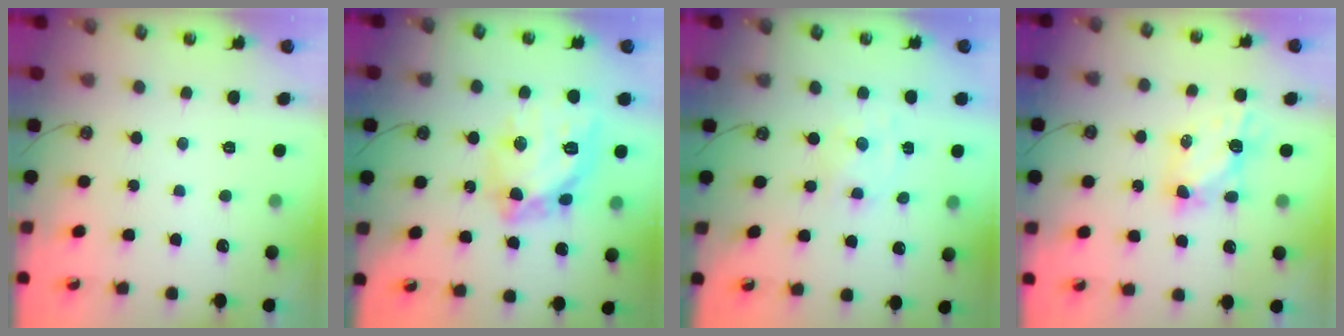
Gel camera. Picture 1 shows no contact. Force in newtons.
{"total": 17.7, "press": 17.6, "slide": 1.7}
{"total": 0.8, "press": 0.8, "slide": 0.1}
{"total": 6.0, "press": 6.0, "slide": 0.5}